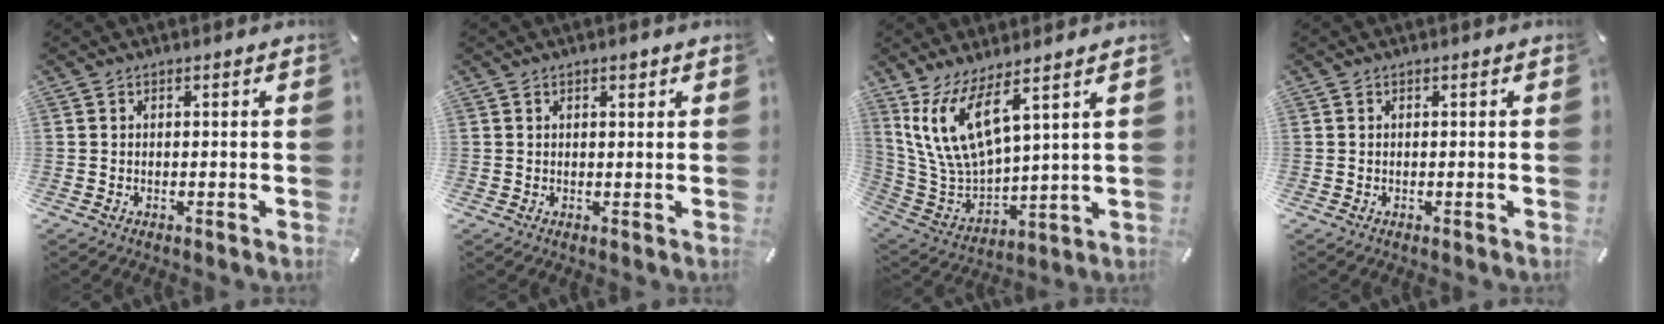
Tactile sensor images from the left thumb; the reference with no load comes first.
{"total": 1.4, "force": [0.8, 0.7, 1.0], "torque": [-0.020, 0.002, 0.012]}
{"total": 13.4, "force": [8.3, 5.2, 9.2], "torque": [-0.230, -0.047, 0.149]}
{"total": 0.0}